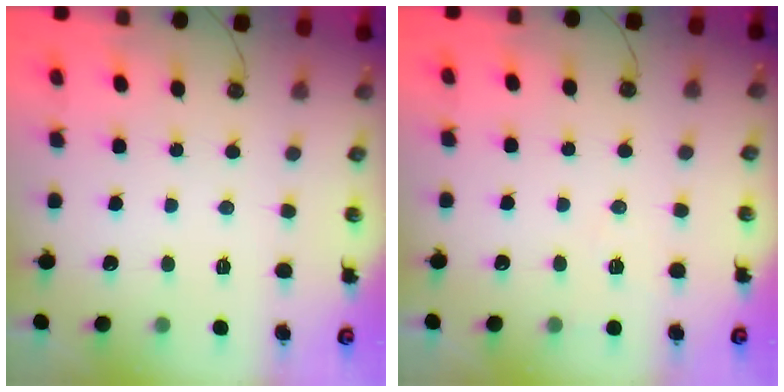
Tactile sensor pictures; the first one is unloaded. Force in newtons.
{"total": 4.7, "press": 4.5, "slide": 1.4}